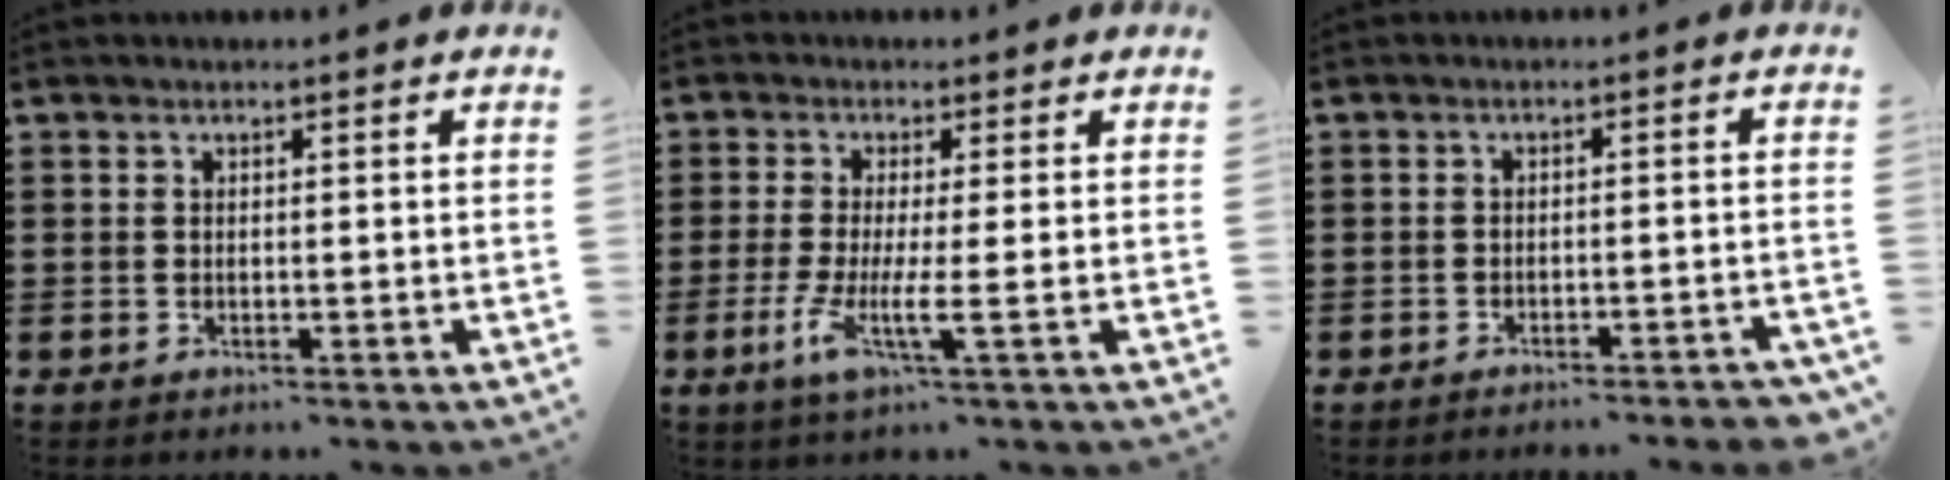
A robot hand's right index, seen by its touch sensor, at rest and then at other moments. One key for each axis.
{"total": 6.0, "fx": -1.6, "fy": -0.1, "fz": 5.8, "tx": -0.122, "ty": -0.023, "tz": -0.032}
{"total": 2.2, "fx": -2.0, "fy": -0.1, "fz": 0.7, "tx": -0.013, "ty": 0.002, "tz": -0.042}